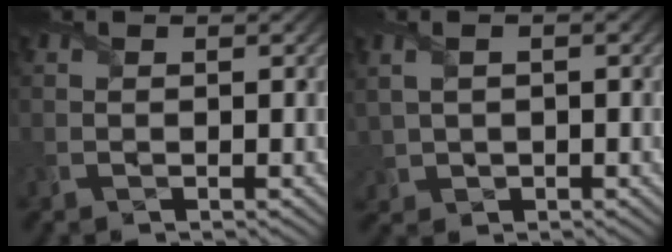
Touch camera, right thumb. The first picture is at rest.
{"total": 2.7, "force": [0.5, 1.7, 2.0], "torque": [-0.054, -0.001, 0.013]}